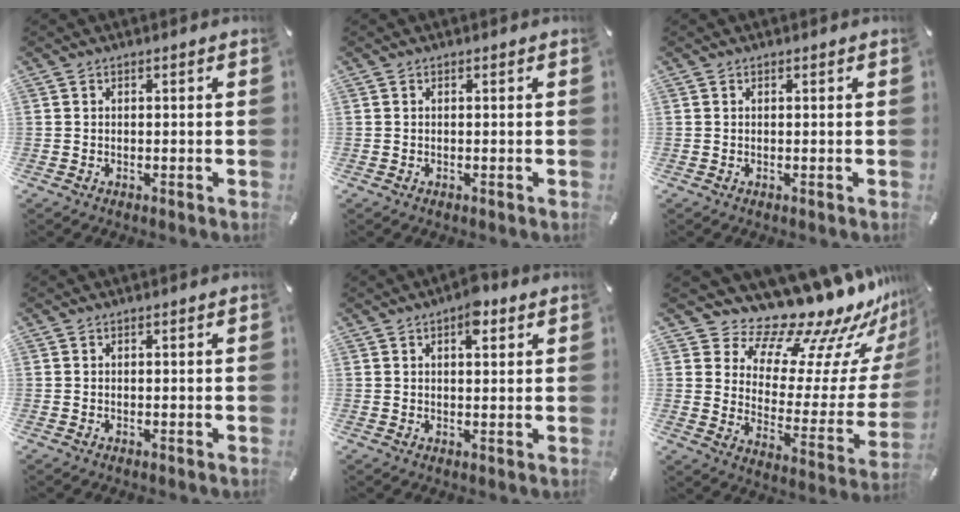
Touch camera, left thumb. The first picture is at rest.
{"total": 0.0}
{"total": 0.0}
{"total": 0.0}
{"total": 4.9, "force": [2.6, 2.2, 3.5], "torque": [-0.044, -0.006, 0.037]}
{"total": 17.4, "force": [15.9, 5.1, 4.6], "torque": [-0.077, -0.153, 0.262]}